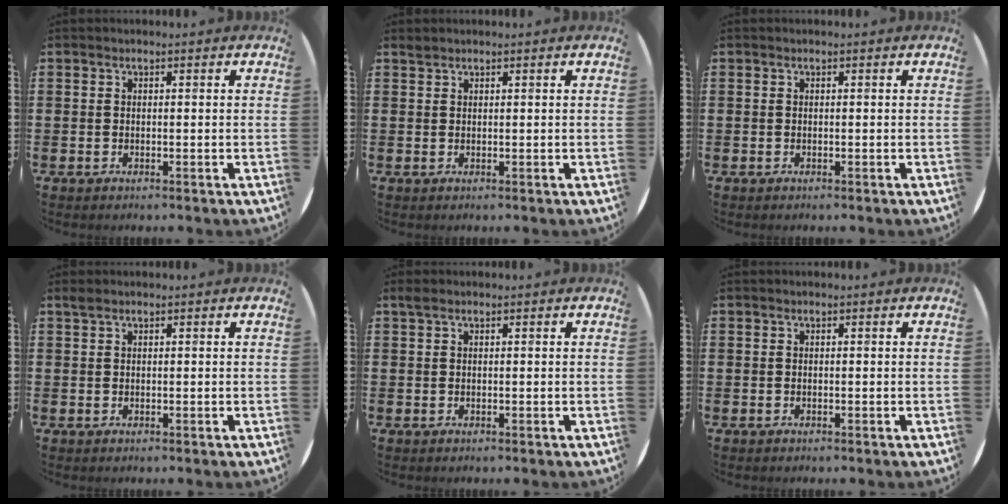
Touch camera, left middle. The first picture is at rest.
{"total": 0.6, "force": [0.6, 0.1, -0.1], "torque": [-0.001, 0.002, 0.013]}
{"total": 0.0}
{"total": 0.6, "force": [0.6, 0.1, 0.2], "torque": [-0.005, 0.001, 0.011]}
{"total": 0.6, "force": [0.5, 0.3, 0.3], "torque": [-0.008, 0.002, 0.009]}
{"total": 0.0}